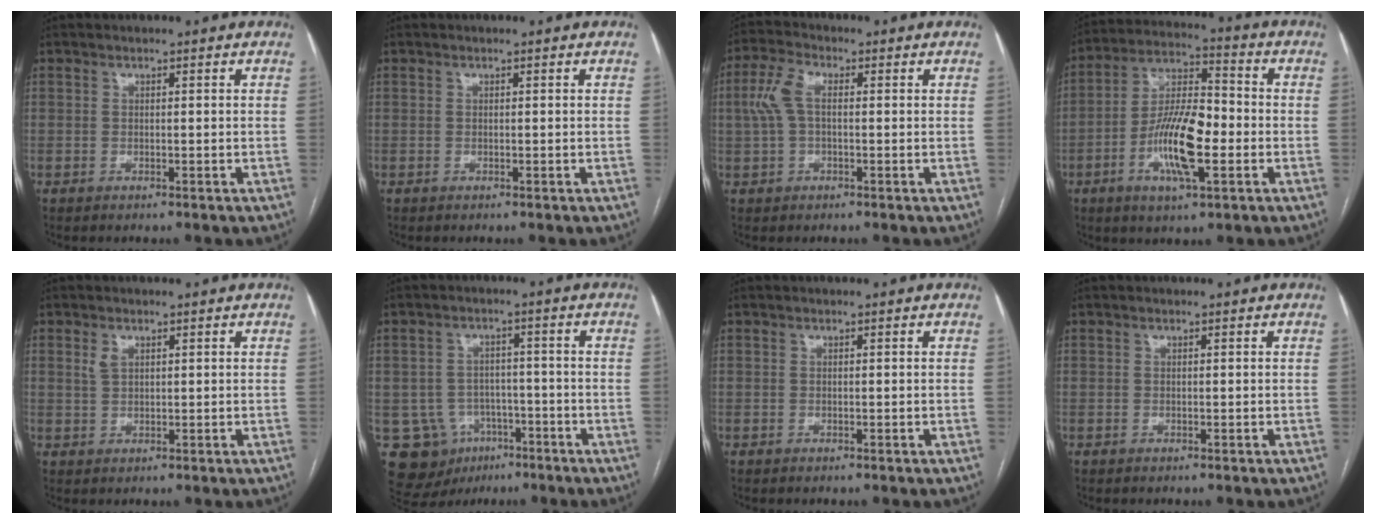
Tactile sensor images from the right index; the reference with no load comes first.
{"total": 0.0}
{"total": 5.2, "force": [0.5, 2.5, 4.5], "torque": [-0.120, 0.024, 0.009]}
{"total": 12.9, "force": [-3.4, 3.5, 11.9], "torque": [-0.232, 0.007, -0.061]}
{"total": 1.8, "force": [0.9, 1.1, 1.2], "torque": [-0.027, 0.004, 0.022]}
{"total": 11.4, "force": [-4.8, 9.7, 3.5], "torque": [-0.067, 0.022, -0.060]}
{"total": 0.0}
{"total": 0.0}